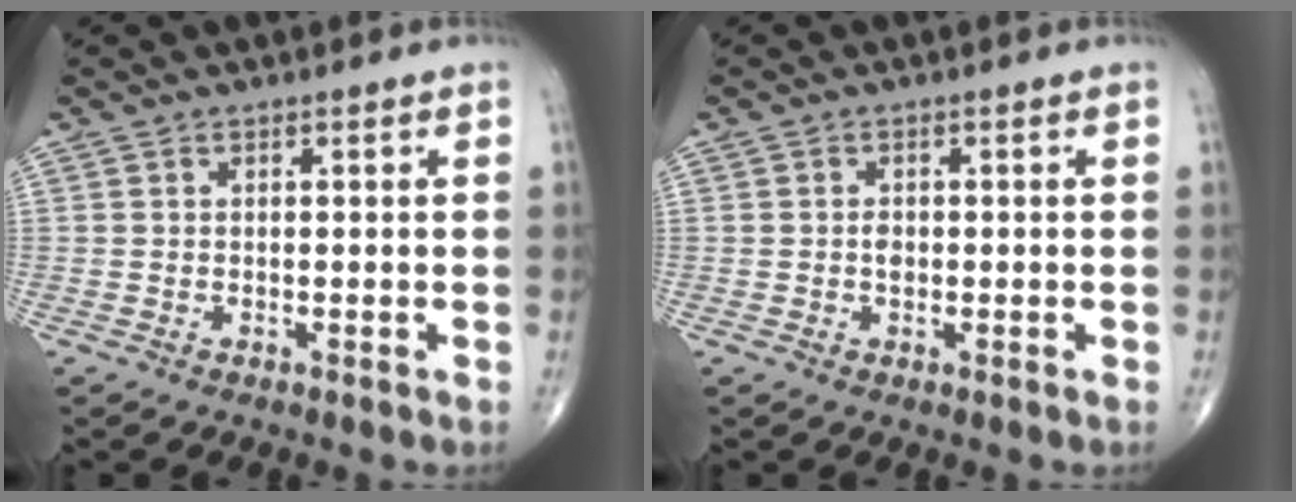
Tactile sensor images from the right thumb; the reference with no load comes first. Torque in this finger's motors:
{"motor_torque": [0.08, 1.21, 0.06, -0.20, 0.00]}